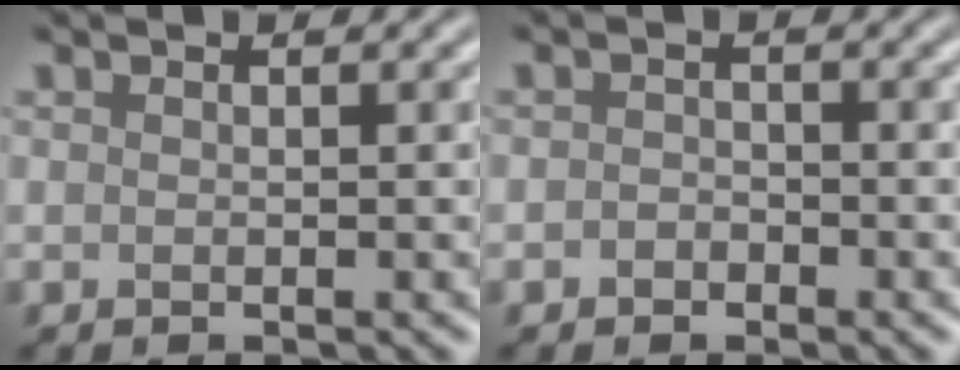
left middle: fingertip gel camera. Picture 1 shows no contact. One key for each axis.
{"total": 1.1, "fx": -0.6, "fy": 0.8, "fz": 0.4, "tx": -0.005, "ty": 0.000, "tz": -0.012}